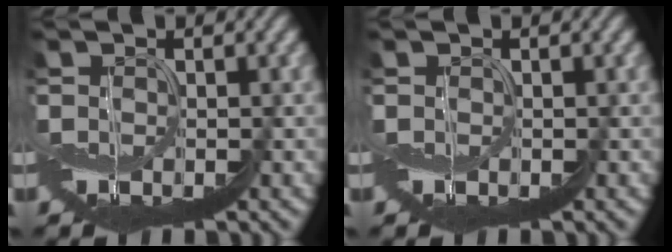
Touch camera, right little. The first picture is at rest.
{"total": 0.0}